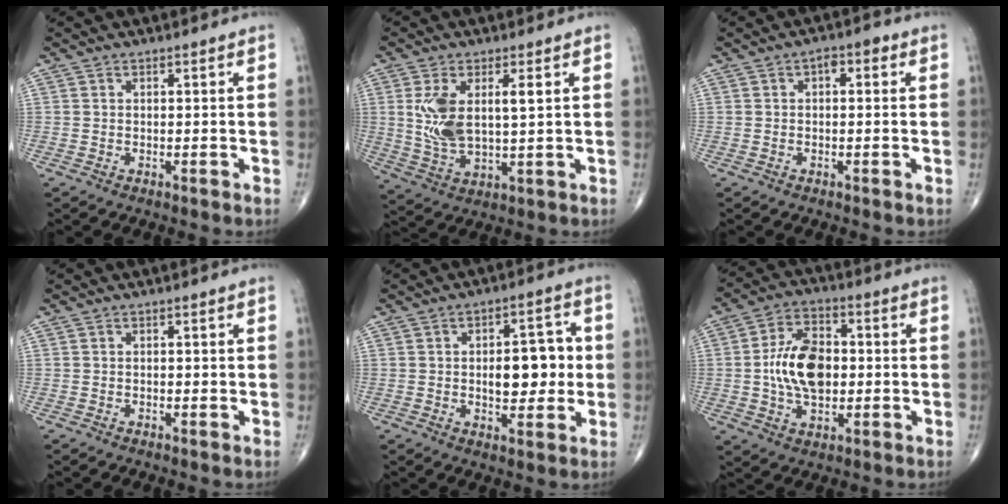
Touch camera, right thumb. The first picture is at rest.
{"total": 10.2, "force": [2.3, 4.5, 8.8], "torque": [-0.175, -0.012, 0.052]}
{"total": 2.6, "force": [0.6, 1.4, 2.2], "torque": [-0.022, 0.013, 0.000]}
{"total": 0.7, "force": [-0.1, 0.3, 0.6], "torque": [-0.007, -0.001, -0.002]}
{"total": 10.2, "force": [0.1, 5.4, 8.7], "torque": [-0.093, 0.011, 0.004]}
{"total": 13.1, "force": [-0.1, 8.0, 10.4], "torque": [-0.169, 0.013, -0.004]}